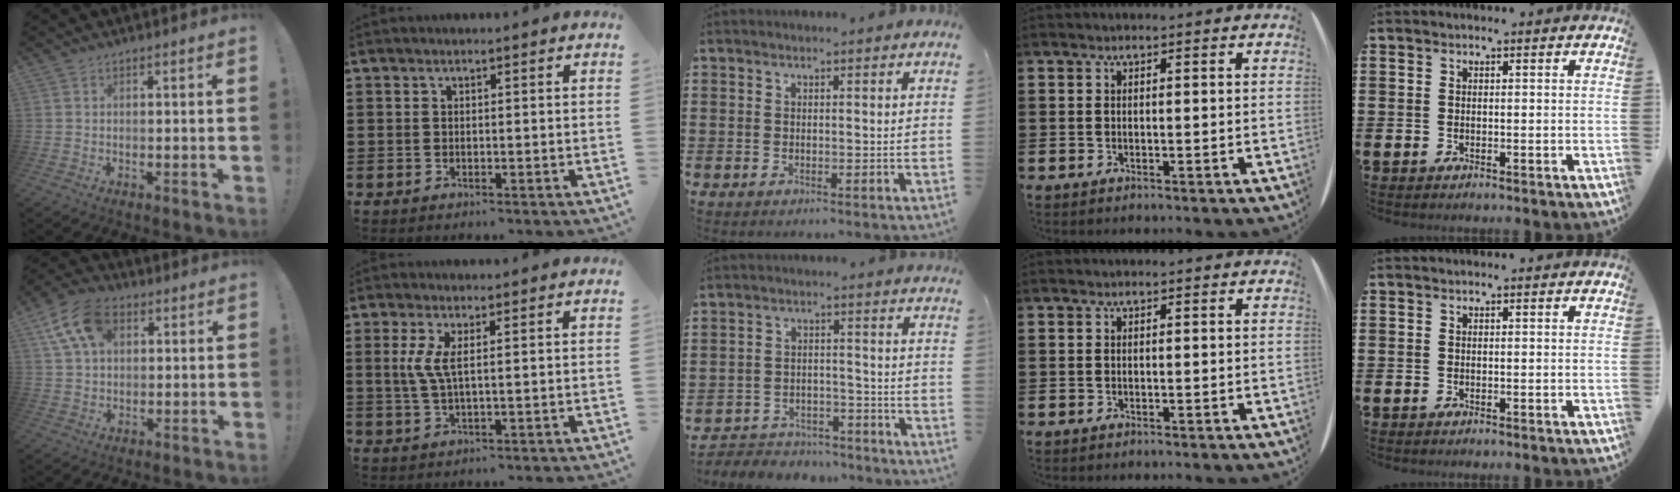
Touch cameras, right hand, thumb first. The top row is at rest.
{"thumb": {"total": 13.7, "force": [5.2, 9.0, 8.9], "torque": [-0.153, -0.007, 0.101]}, "index": {"total": 3.8, "force": [0.8, 0.6, 3.7], "torque": [-0.089, -0.007, 0.008]}, "middle": {"total": 4.4, "force": [-4.3, 1.0, 0.0], "torque": [-0.005, 0.007, -0.091]}}